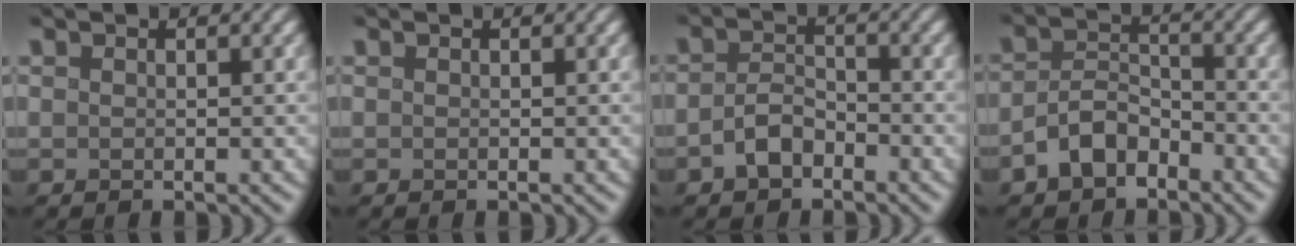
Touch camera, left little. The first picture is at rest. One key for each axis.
{"total": 0.0}
{"total": 2.7, "fx": -2.0, "fy": 1.3, "fz": 1.3, "tx": -0.026, "ty": 0.007, "tz": -0.041}
{"total": 3.9, "fx": -2.8, "fy": 2.0, "fz": 1.8, "tx": -0.033, "ty": 0.007, "tz": -0.059}